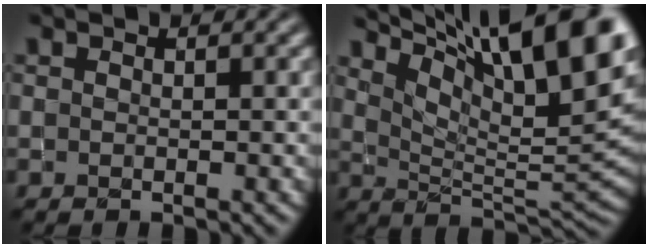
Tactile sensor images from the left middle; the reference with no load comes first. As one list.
[{"total": 15.6, "force": [9.3, 4.2, 11.8], "torque": [-0.173, 0.018, 0.152]}]